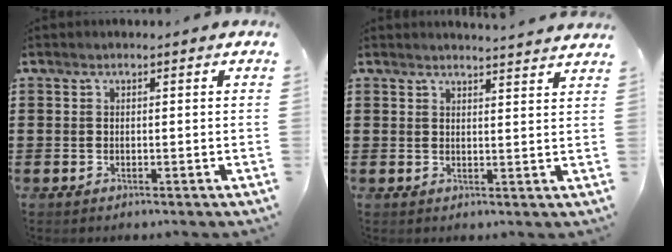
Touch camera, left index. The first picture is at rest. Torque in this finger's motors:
{"motor_torque": [1.07, -1.07, -0.10, -0.01]}